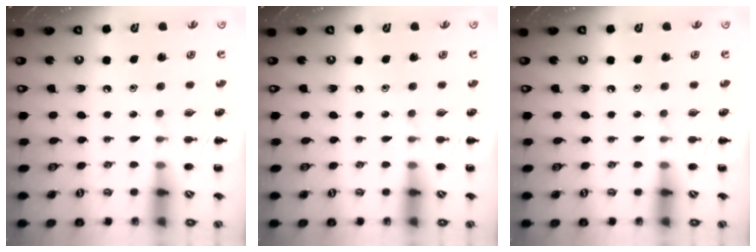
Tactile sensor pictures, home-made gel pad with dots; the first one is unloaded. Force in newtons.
{"total": 0.0}
{"total": 0.0}